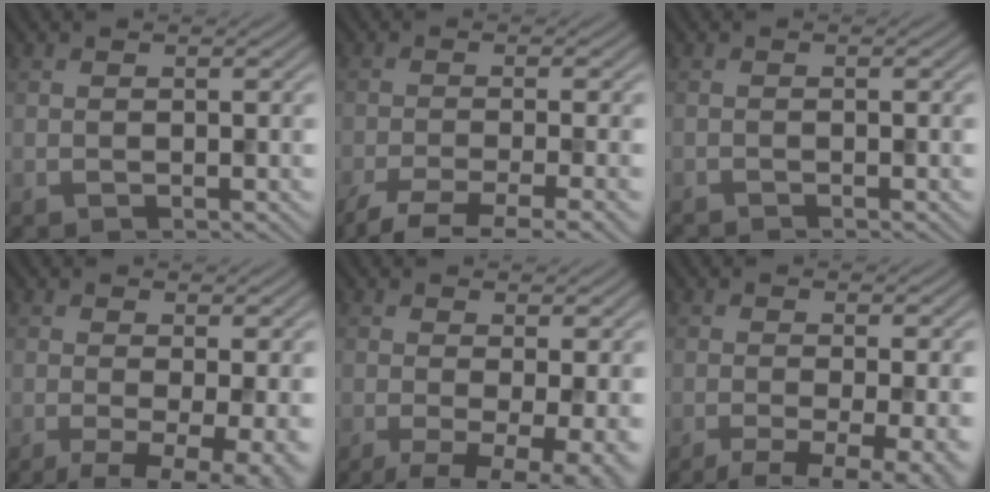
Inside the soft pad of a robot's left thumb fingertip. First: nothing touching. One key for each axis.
{"total": 6.9, "fx": -4.6, "fy": 1.6, "fz": 4.9, "tx": -0.077, "ty": -0.010, "tz": -0.081}
{"total": 1.2, "fx": -1.1, "fy": 0.0, "fz": 0.3, "tx": 0.001, "ty": -0.004, "tz": -0.024}
{"total": 7.6, "fx": -2.2, "fy": 2.3, "fz": 6.9, "tx": -0.108, "ty": -0.010, "tz": -0.029}
{"total": 7.9, "fx": -2.1, "fy": 2.6, "fz": 7.1, "tx": -0.115, "ty": -0.012, "tz": -0.028}
{"total": 7.4, "fx": -3.3, "fy": 2.0, "fz": 6.3, "tx": -0.089, "ty": -0.010, "tz": -0.047}